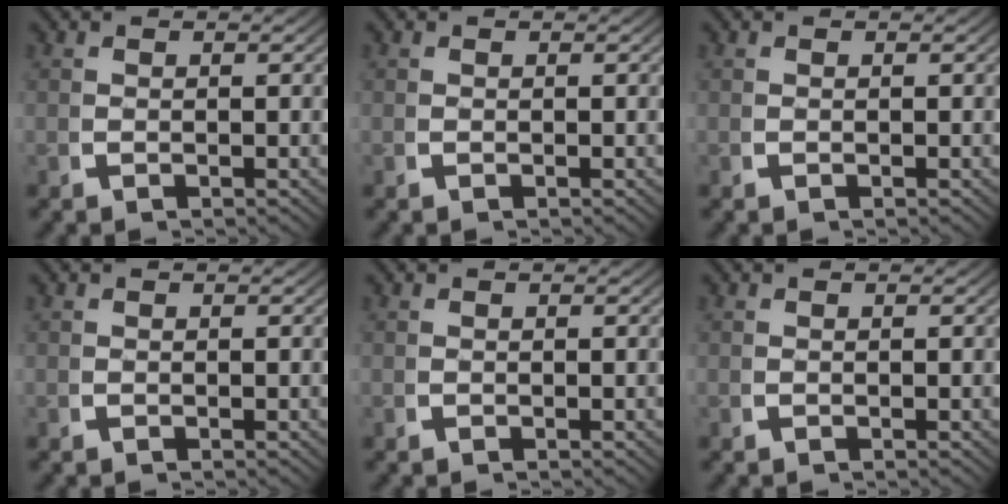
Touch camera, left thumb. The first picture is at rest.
{"total": 0.0}
{"total": 0.0}
{"total": 0.0}
{"total": 0.0}
{"total": 0.0}